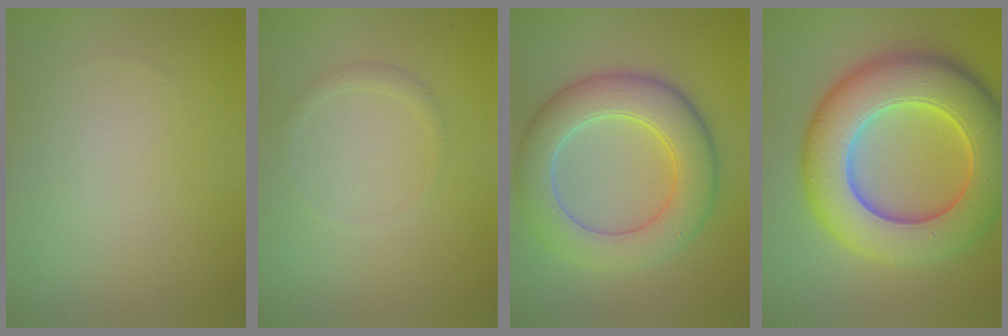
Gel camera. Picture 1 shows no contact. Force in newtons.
{"total": 0.9, "press": 0.8, "slide": 0.1}
{"total": 7.6, "press": 7.6, "slide": 0.5}
{"total": 12.0, "press": 12.0, "slide": 0.2}